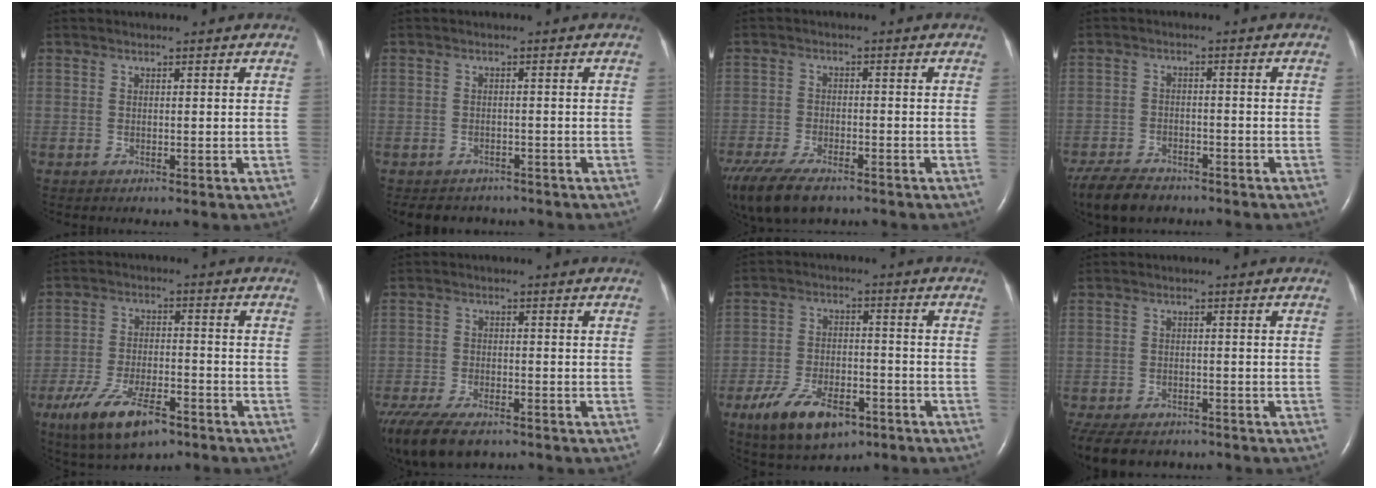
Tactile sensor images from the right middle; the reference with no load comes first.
{"total": 5.7, "force": [-5.0, 2.7, 0.8], "torque": [-0.010, -0.001, -0.062]}
{"total": 13.4, "force": [-9.7, 5.2, 7.6], "torque": [-0.173, -0.024, -0.159]}
{"total": 8.3, "force": [-6.7, 3.3, 3.4], "torque": [-0.063, -0.013, -0.114]}
{"total": 11.3, "force": [-6.9, 4.0, 8.0], "torque": [-0.155, -0.011, -0.116]}
{"total": 14.1, "force": [-10.2, 5.8, 7.8], "torque": [-0.185, -0.025, -0.162]}
{"total": 11.4, "force": [-6.7, 5.4, 7.5], "torque": [-0.140, -0.005, -0.110]}
{"total": 13.9, "force": [-10.5, 7.1, 5.7], "torque": [-0.155, -0.022, -0.140]}